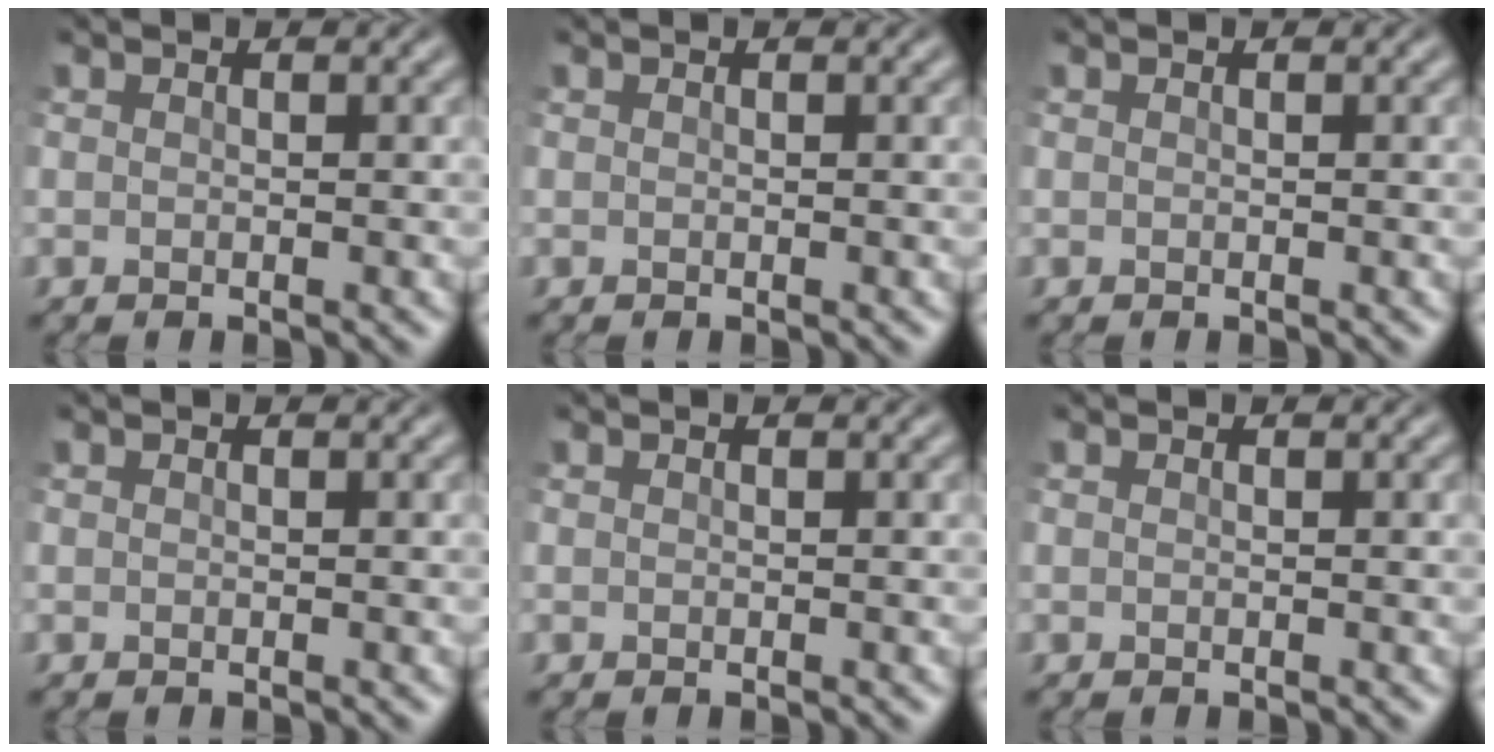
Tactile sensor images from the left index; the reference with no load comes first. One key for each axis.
{"total": 0.0}
{"total": 0.0}
{"total": 0.0}
{"total": 0.0}
{"total": 0.0}